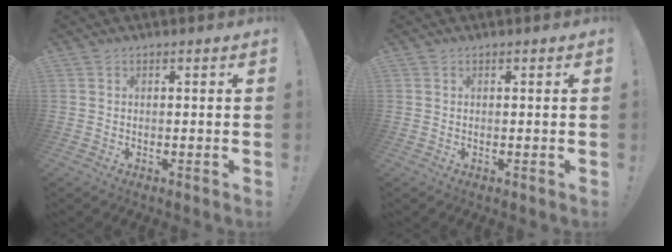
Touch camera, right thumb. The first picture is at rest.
{"total": 0.0}